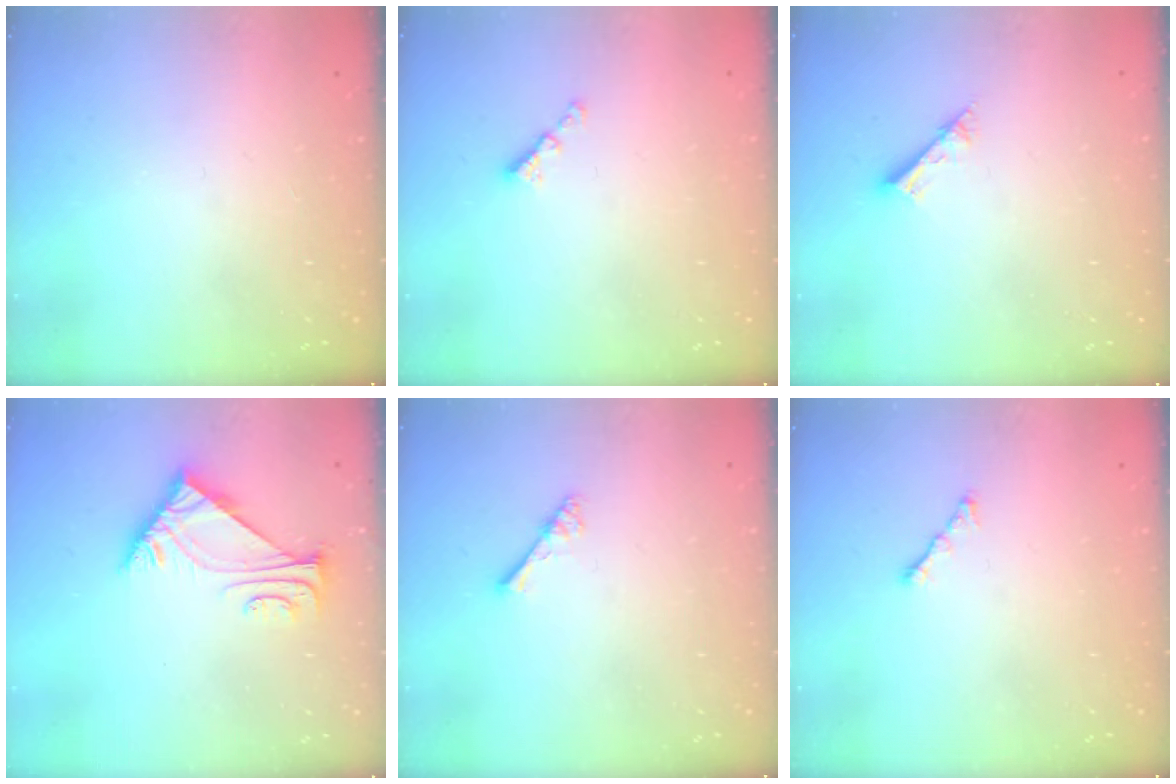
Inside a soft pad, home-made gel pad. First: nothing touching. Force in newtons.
{"total": 2.2, "press": 2.2, "slide": 0.5}
{"total": 2.4, "press": 2.4, "slide": 0.1}
{"total": 5.5, "press": 5.4, "slide": 0.9}
{"total": 2.8, "press": 2.8, "slide": 0.4}
{"total": 1.8, "press": 1.7, "slide": 0.6}